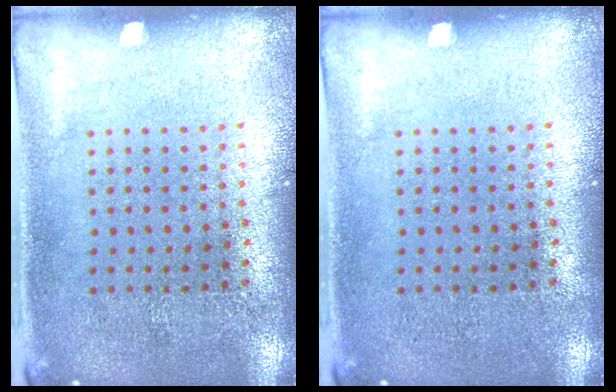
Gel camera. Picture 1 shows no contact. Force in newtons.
{"total": 0.0}